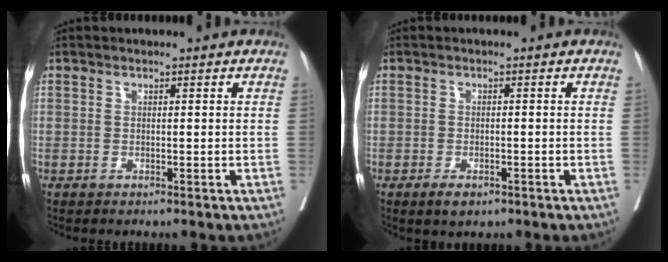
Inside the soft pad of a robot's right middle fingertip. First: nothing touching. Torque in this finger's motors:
{"motor_torque": [0.55, -0.35, 0.18, 0.04]}